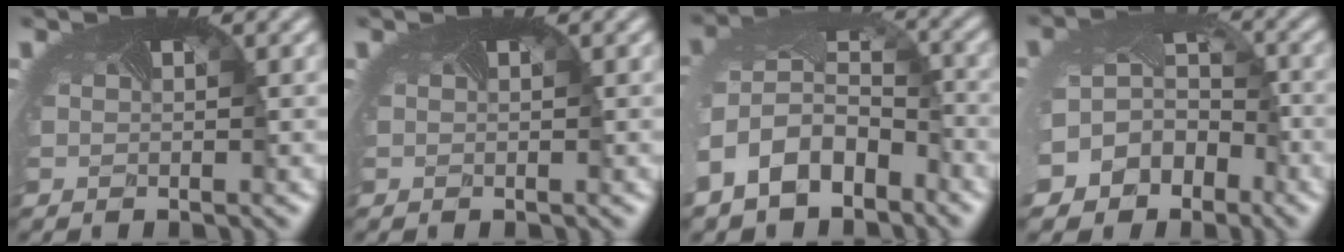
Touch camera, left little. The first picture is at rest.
{"total": 0.0}
{"total": 8.8, "force": [-4.0, 6.3, 4.6], "torque": [-0.122, -0.024, -0.066]}
{"total": 9.0, "force": [-5.2, 7.0, 2.4], "torque": [-0.062, -0.040, -0.071]}